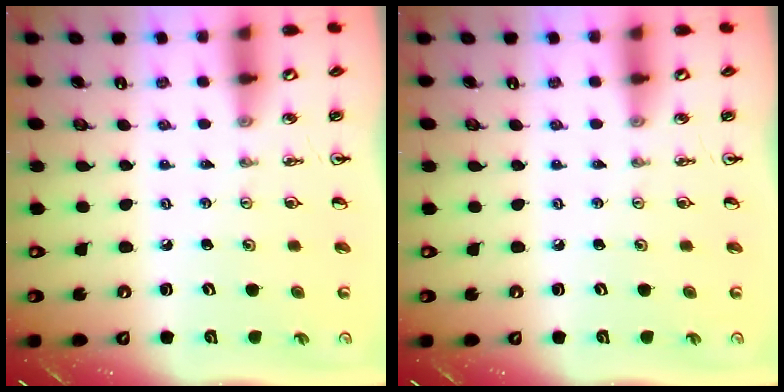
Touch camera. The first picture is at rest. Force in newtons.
{"total": 0.0}